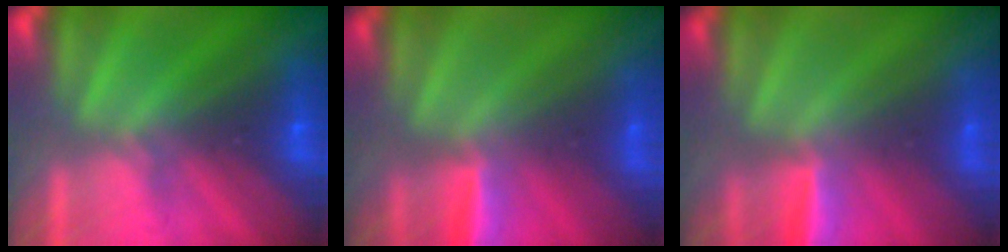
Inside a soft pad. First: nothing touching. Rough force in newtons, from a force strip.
{"total": 2.9}
{"total": 2.9}